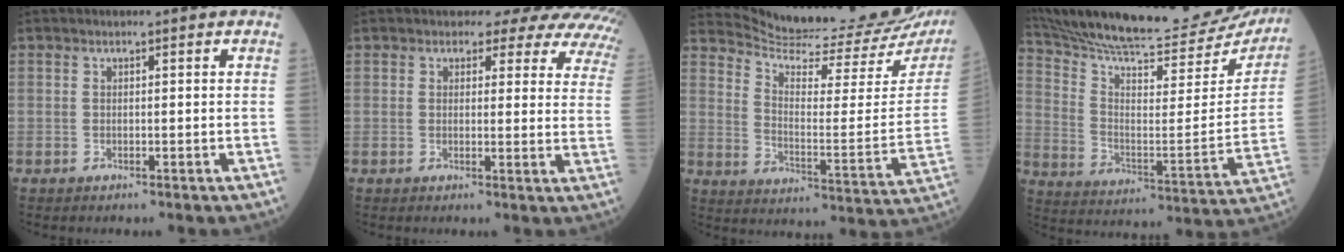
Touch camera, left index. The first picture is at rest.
{"total": 14.3, "force": [13.2, 4.4, 3.4], "torque": [-0.016, -0.047, 0.113]}
{"total": 21.6, "force": [20.6, 1.6, 6.3], "torque": [-0.109, -0.089, 0.271]}
{"total": 29.2, "force": [27.0, 3.7, 10.4], "torque": [-0.180, -0.092, 0.365]}